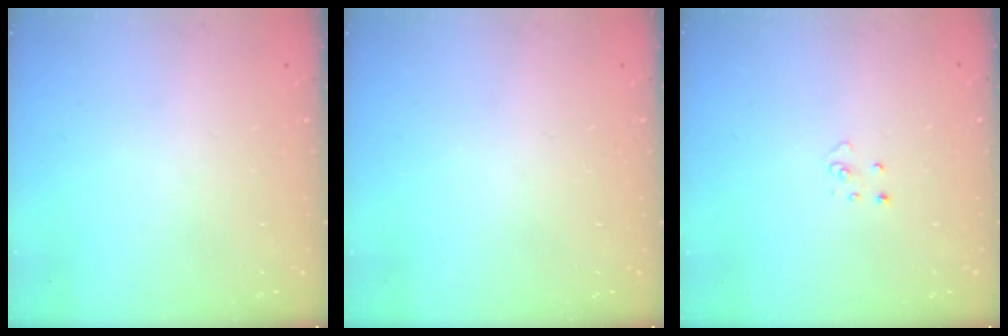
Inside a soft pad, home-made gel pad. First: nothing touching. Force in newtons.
{"total": 0.0}
{"total": 3.4, "press": 3.4, "slide": 0.1}